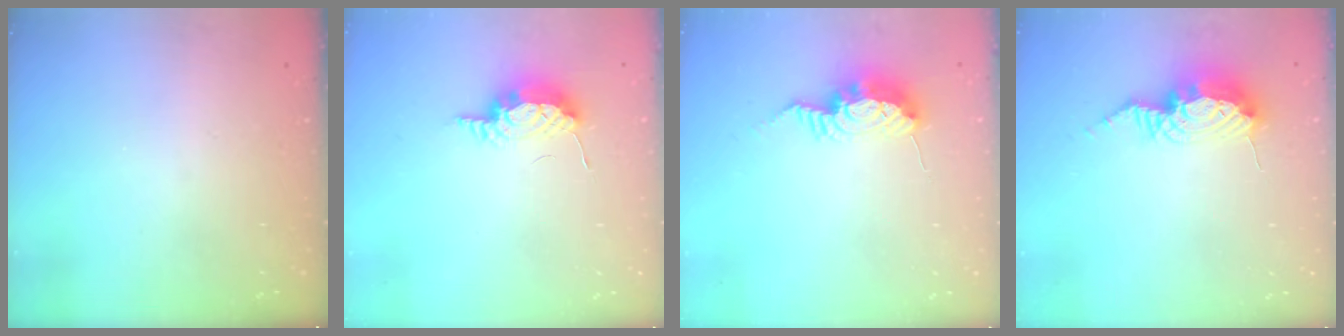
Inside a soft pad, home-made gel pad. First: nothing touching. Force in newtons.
{"total": 7.7, "press": 7.4, "slide": 1.8}
{"total": 9.5, "press": 9.5, "slide": 0.8}
{"total": 11.0, "press": 11.0, "slide": 1.2}